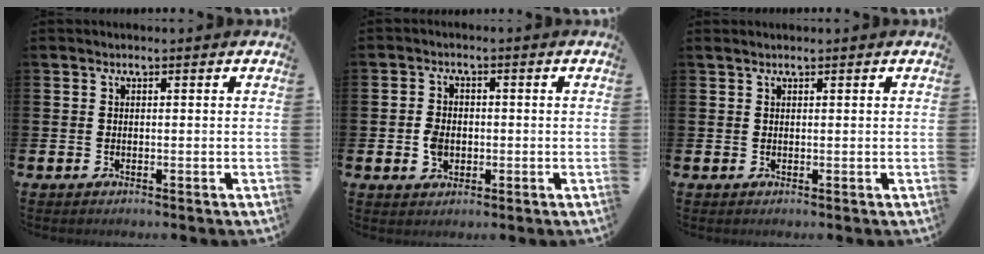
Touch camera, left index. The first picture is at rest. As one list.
[{"total": 3.2, "force": [-0.5, 2.6, 1.8], "torque": [-0.030, 0.006, -0.013]}, {"total": 0.5, "force": [0.5, 0.1, 0.1], "torque": [0.001, 0.001, 0.008]}]